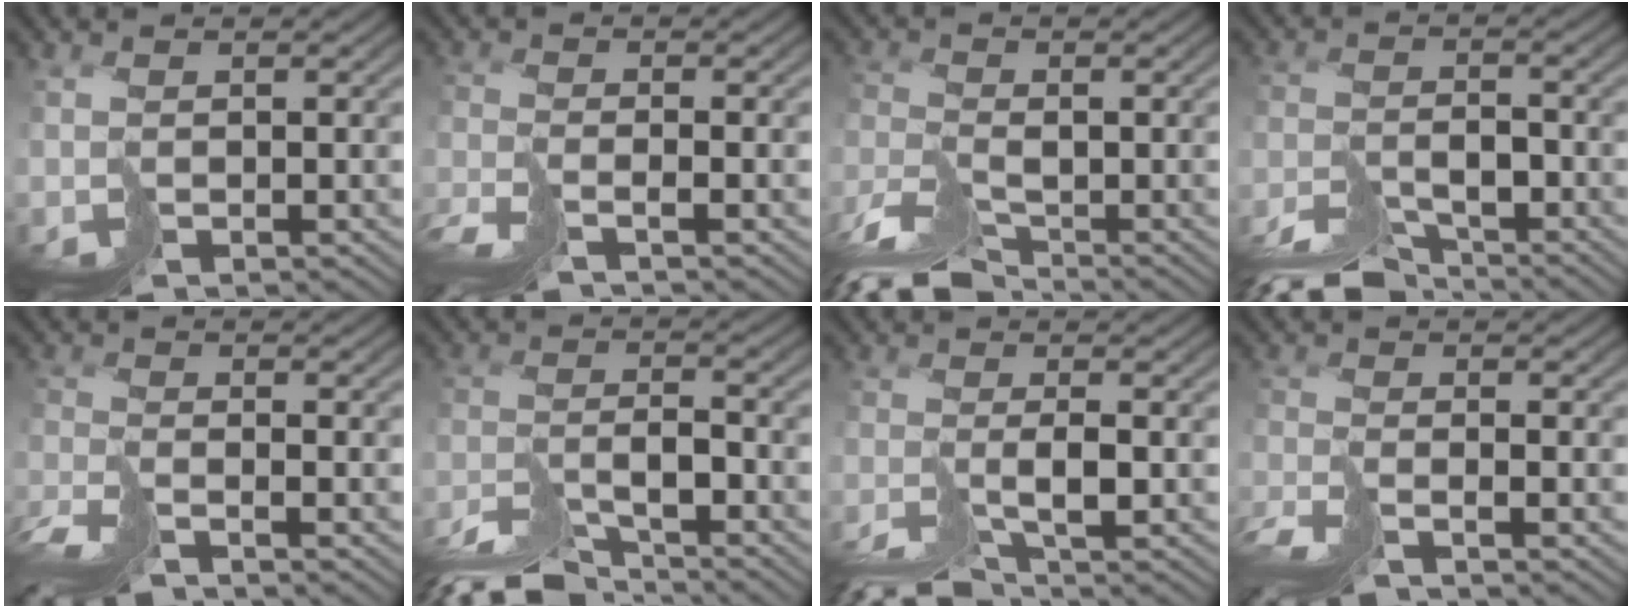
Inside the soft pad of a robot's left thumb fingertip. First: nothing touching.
{"total": 3.5, "force": [-3.2, -0.6, 1.2], "torque": [-0.028, -0.005, -0.069]}
{"total": 7.1, "force": [-6.4, 1.1, 2.8], "torque": [-0.050, -0.006, -0.131]}
{"total": 7.4, "force": [-7.0, 1.2, 2.2], "torque": [-0.034, -0.002, -0.131]}
{"total": 4.7, "force": [-4.5, -0.3, 1.5], "torque": [-0.037, -0.007, -0.093]}
{"total": 8.4, "force": [-7.8, 1.0, 3.1], "torque": [-0.053, 0.000, -0.146]}
{"total": 5.3, "force": [-4.6, -0.2, 2.6], "torque": [-0.033, 0.000, -0.085]}
{"total": 4.1, "force": [-3.9, -0.4, 1.4], "torque": [-0.034, -0.008, -0.081]}